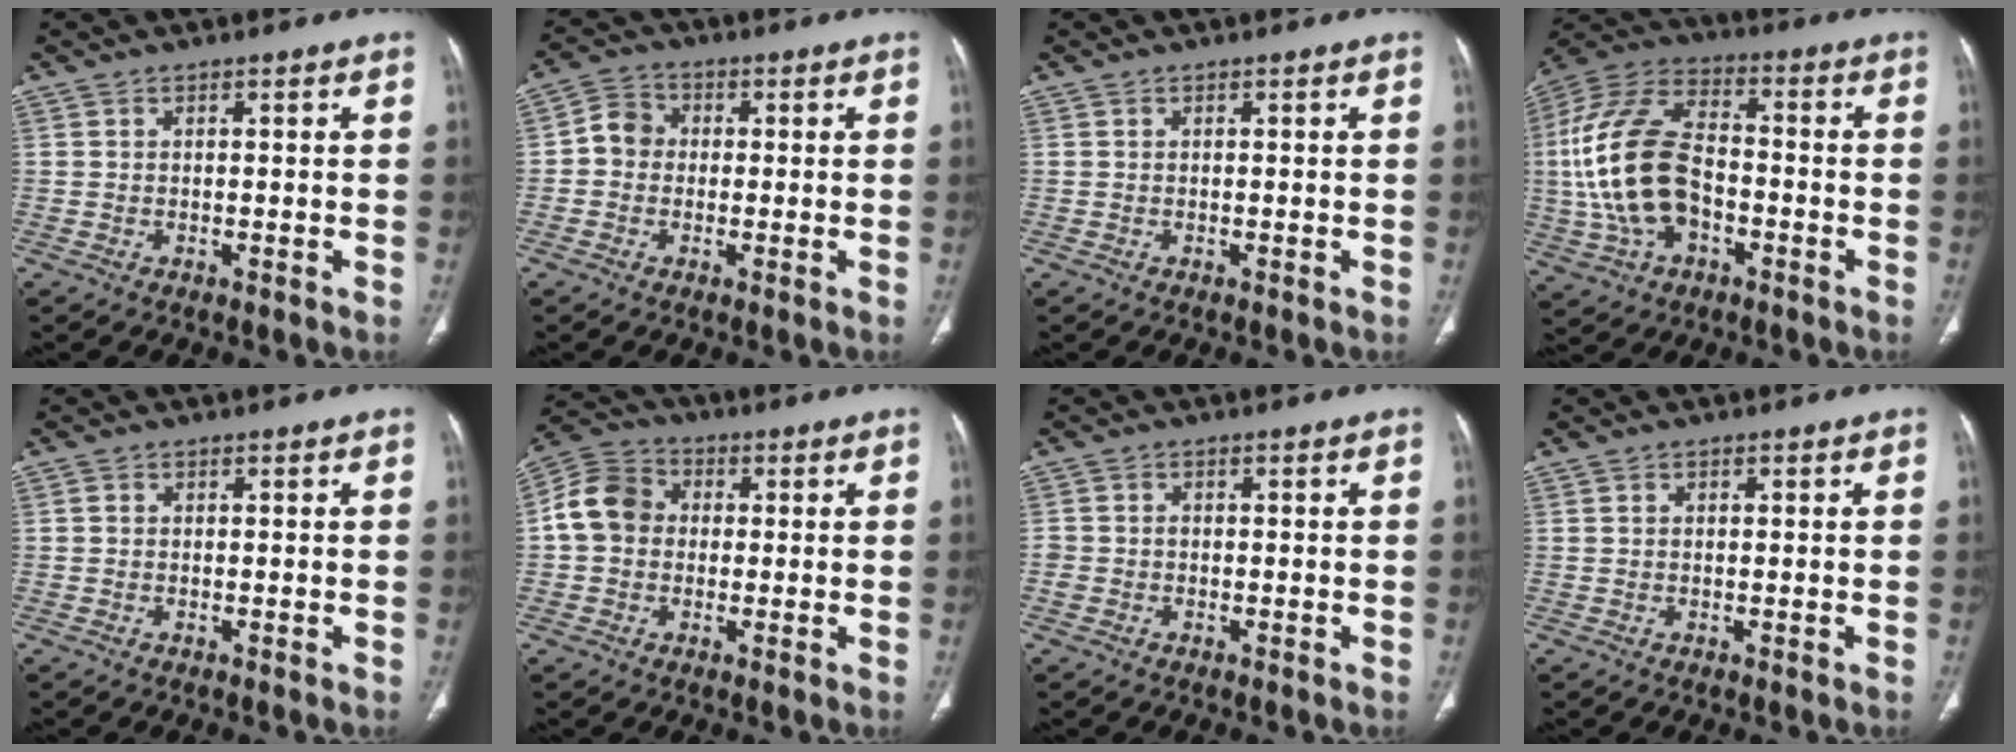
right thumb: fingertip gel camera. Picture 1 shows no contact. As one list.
[{"total": 4.9, "force": [-0.3, 4.5, 2.1], "torque": [-0.020, 0.014, -0.017]}, {"total": 0.0}, {"total": 19.4, "force": [-2.6, 11.7, 15.2], "torque": [-0.318, 0.027, -0.048]}, {"total": 0.6, "force": [0.0, 0.6, 0.2], "torque": [-0.001, 0.002, -0.001]}, {"total": 8.9, "force": [0.2, 7.5, 4.7], "torque": [-0.079, 0.025, -0.008]}, {"total": 1.7, "force": [-0.4, 1.5, 0.7], "torque": [-0.006, 0.007, -0.007]}, {"total": 0.7, "force": [0.3, 0.4, 0.5], "torque": [-0.010, 0.002, 0.004]}]